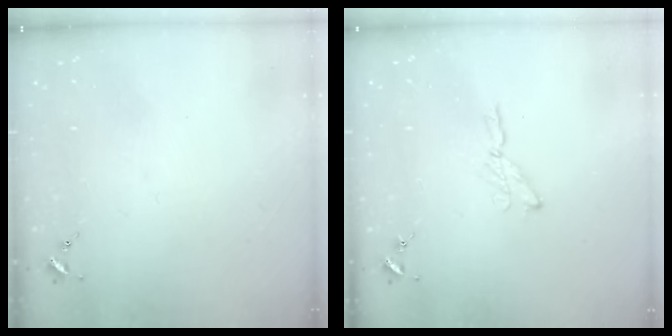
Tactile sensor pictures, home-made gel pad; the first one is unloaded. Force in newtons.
{"total": 3.9, "press": 3.8, "slide": 0.4}